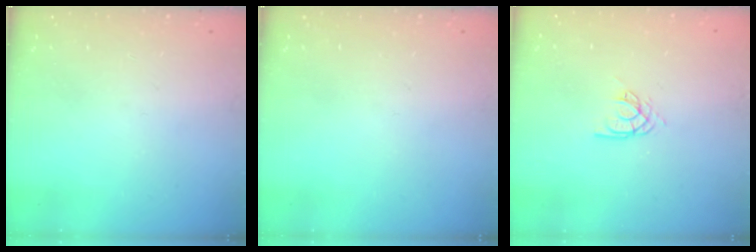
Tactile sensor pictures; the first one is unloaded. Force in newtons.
{"total": 0.0}
{"total": 4.5, "press": 4.5, "slide": 0.3}